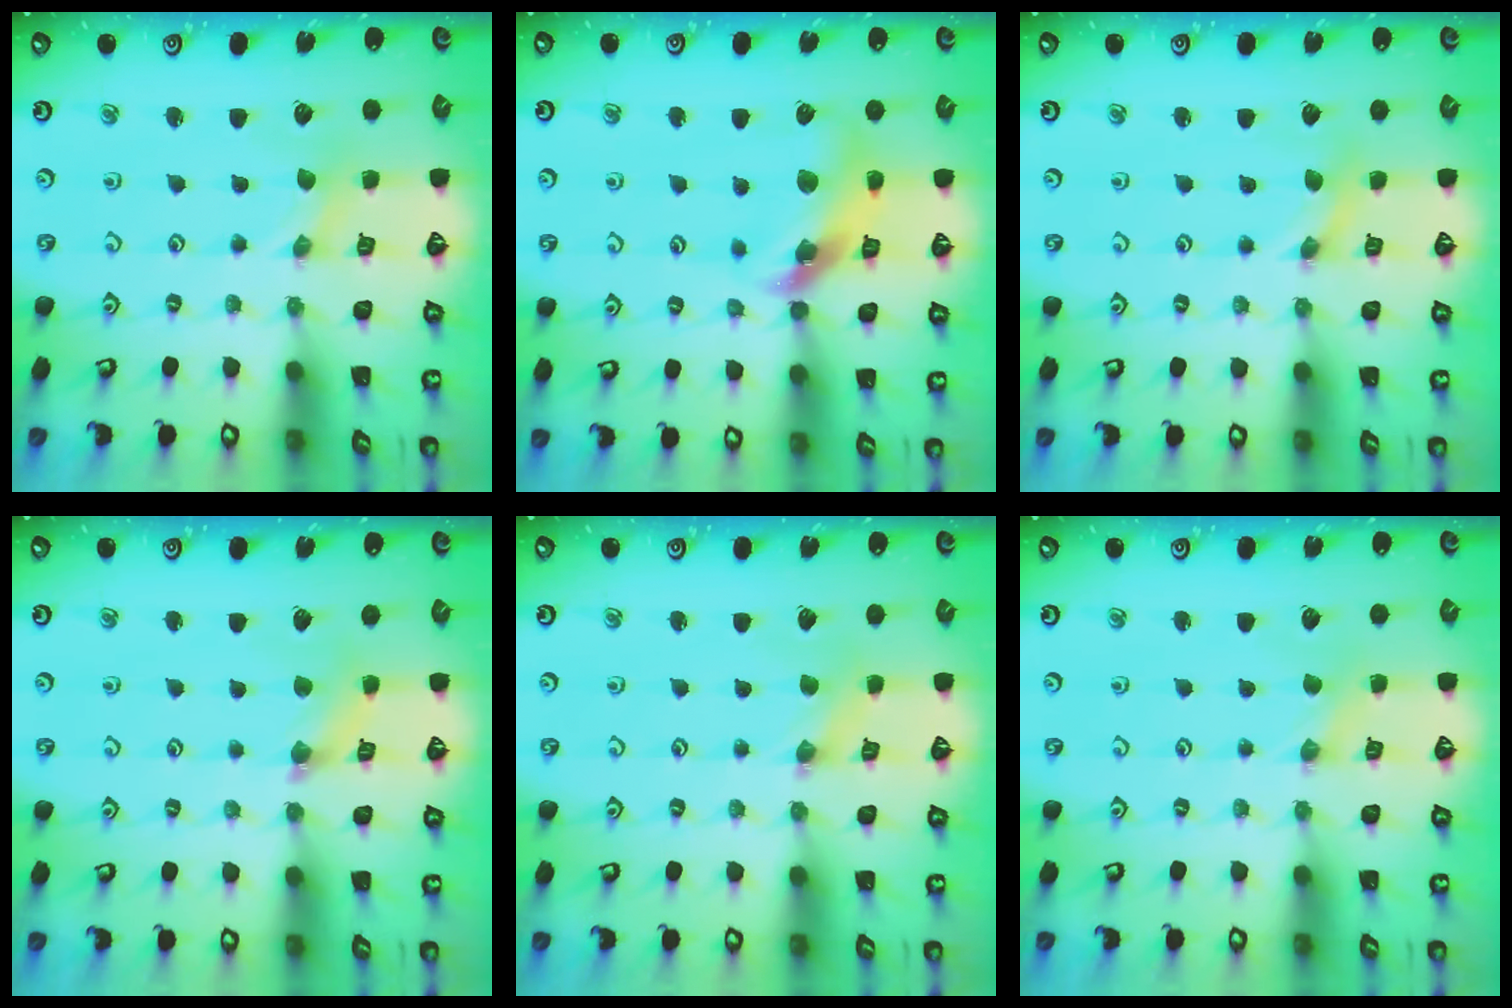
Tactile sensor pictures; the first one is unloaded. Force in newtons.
{"total": 13.8, "press": 13.7, "slide": 1.6}
{"total": 1.1, "press": 1.1, "slide": 0.2}
{"total": 2.9, "press": 2.9, "slide": 0.3}
{"total": 1.2, "press": 1.2, "slide": 0.2}
{"total": 0.0}